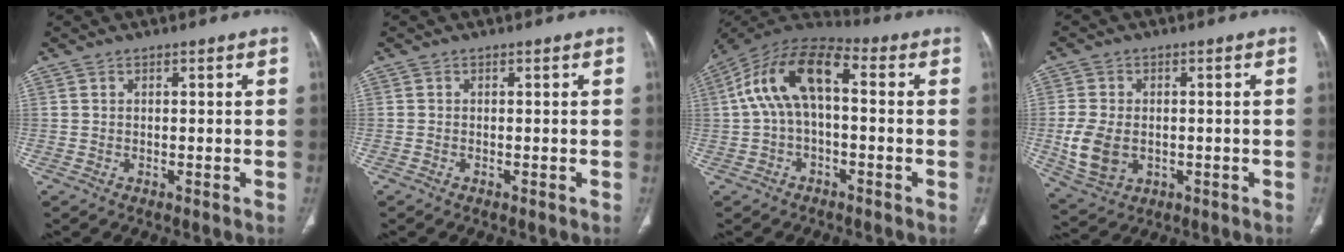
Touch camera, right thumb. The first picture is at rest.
{"total": 0.0}
{"total": 13.6, "force": [1.0, 7.1, 11.6], "torque": [-0.217, 0.048, 0.006]}
{"total": 9.0, "force": [-1.2, 6.4, 6.2], "torque": [-0.122, -0.005, -0.011]}